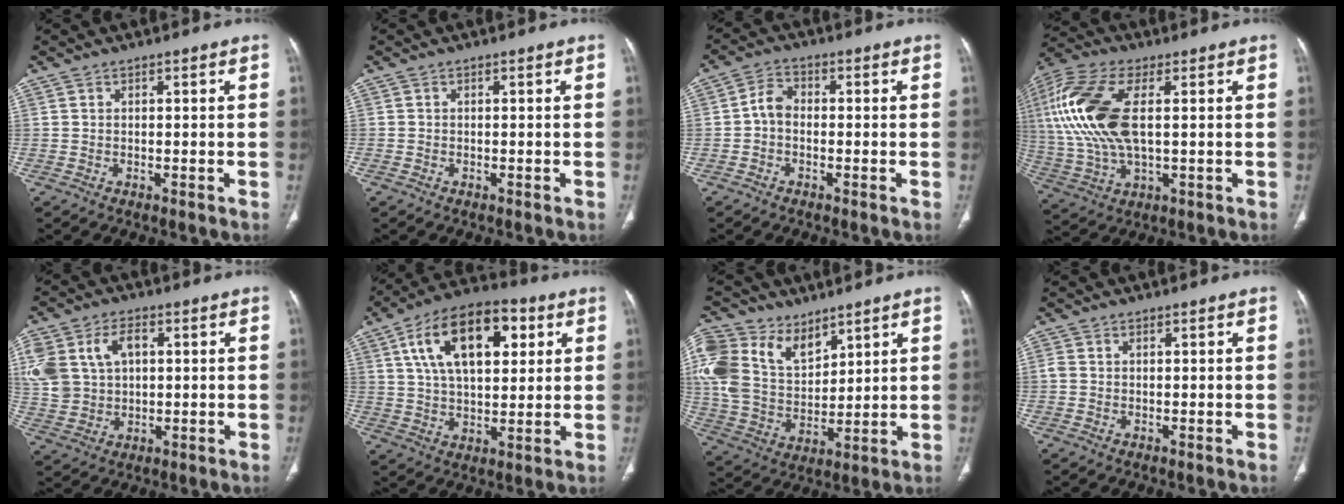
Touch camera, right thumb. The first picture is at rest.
{"total": 0.0}
{"total": 3.9, "force": [-0.7, 2.7, 2.6], "torque": [-0.042, 0.014, -0.023]}
{"total": 18.9, "force": [3.1, 9.0, 16.4], "torque": [-0.377, 0.003, 0.057]}
{"total": 16.9, "force": [4.1, 12.5, 10.6], "torque": [-0.247, 0.021, 0.089]}
{"total": 19.0, "force": [6.6, 10.0, 14.8], "torque": [-0.221, 0.002, 0.106]}
{"total": 19.7, "force": [10.0, 12.9, 11.0], "torque": [-0.237, -0.014, 0.200]}
{"total": 1.4, "force": [0.2, 1.1, 0.7], "torque": [-0.017, 0.005, 0.007]}